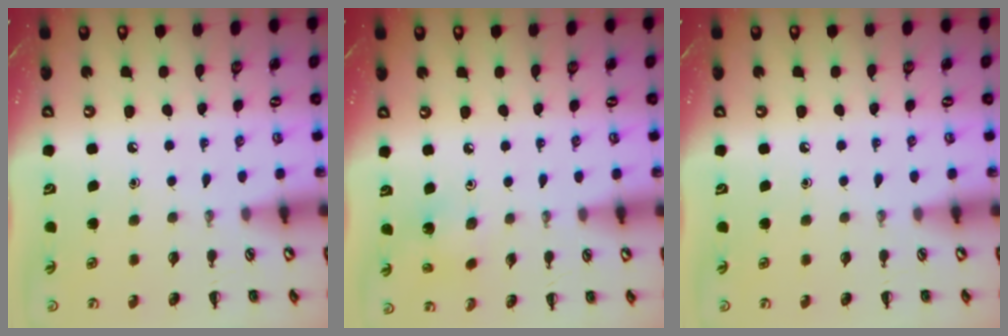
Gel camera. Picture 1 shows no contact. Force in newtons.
{"total": 2.2, "press": 2.1, "slide": 0.7}
{"total": 0.0}